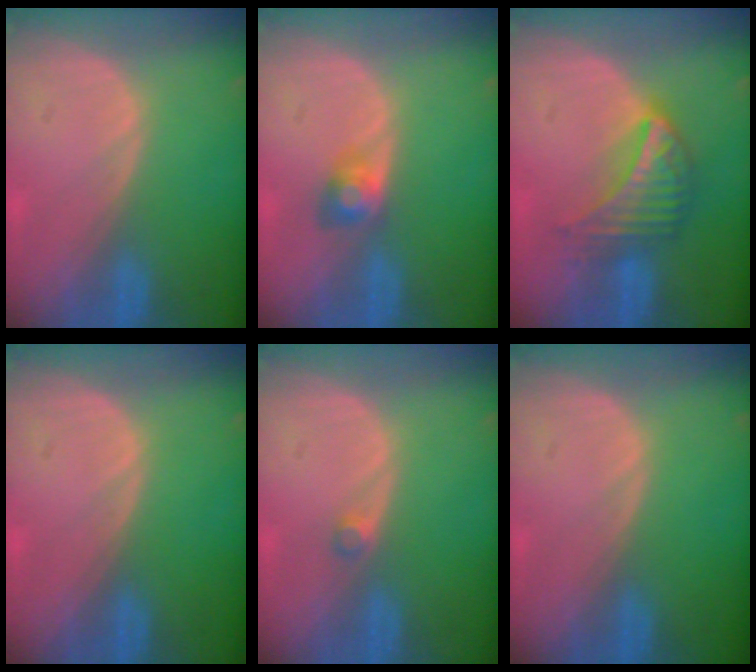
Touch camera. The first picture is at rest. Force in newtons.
{"total": 2.6, "press": 2.6, "slide": 0.1}
{"total": 7.5, "press": 6.6, "slide": 3.6}
{"total": 0.0}
{"total": 1.3, "press": 1.1, "slide": 0.6}
{"total": 0.0}